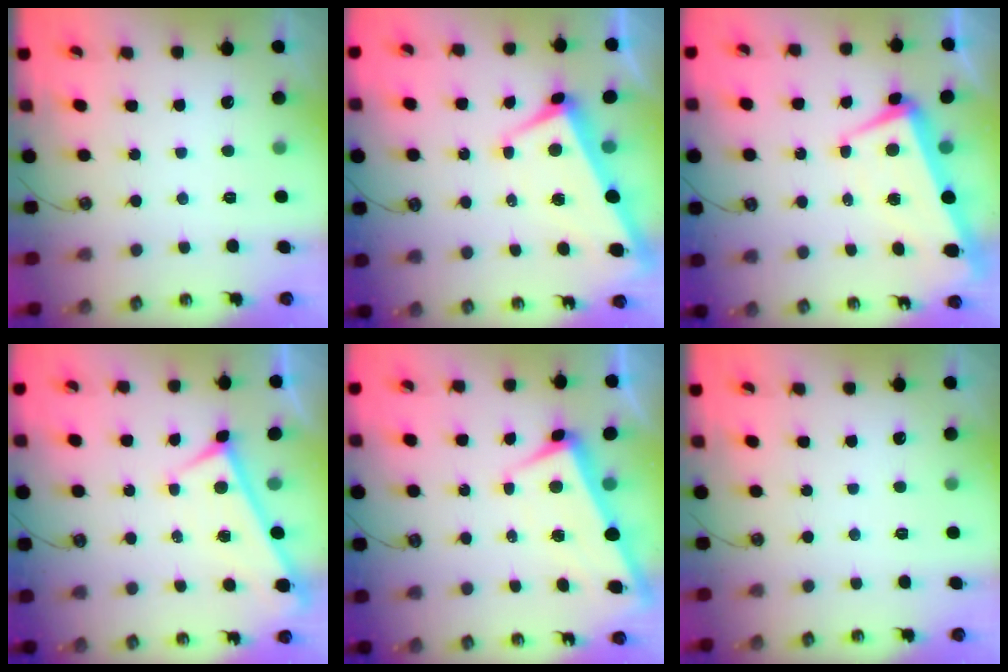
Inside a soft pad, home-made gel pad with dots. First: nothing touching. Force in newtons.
{"total": 0.8, "press": 0.2, "slide": 0.8}
{"total": 1.6, "press": 1.4, "slide": 0.9}
{"total": 0.0}
{"total": 1.0, "press": 0.7, "slide": 0.7}
{"total": 0.0}